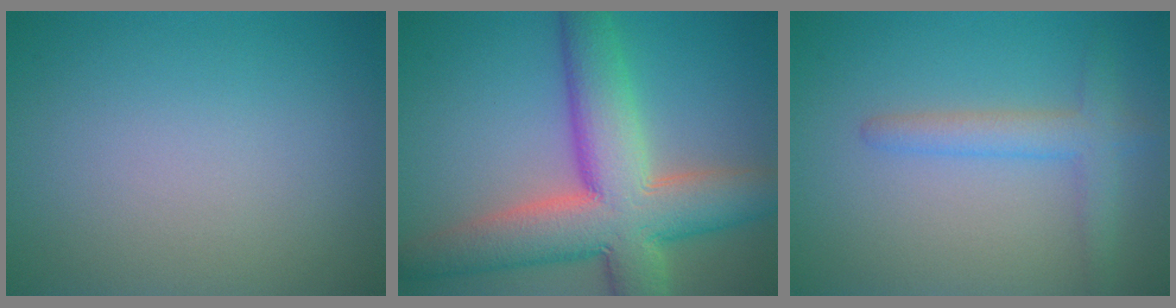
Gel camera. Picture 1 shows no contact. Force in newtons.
{"total": 11.0, "press": 11.0, "slide": 0.7}
{"total": 2.8, "press": 2.8, "slide": 0.2}